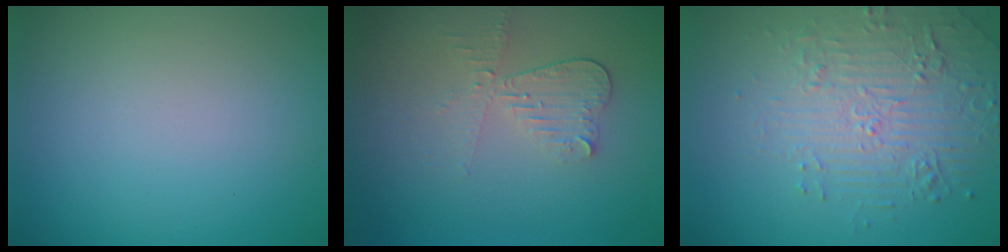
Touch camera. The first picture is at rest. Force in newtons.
{"total": 2.8, "press": 2.5, "slide": 1.3}
{"total": 4.7, "press": 3.5, "slide": 3.2}